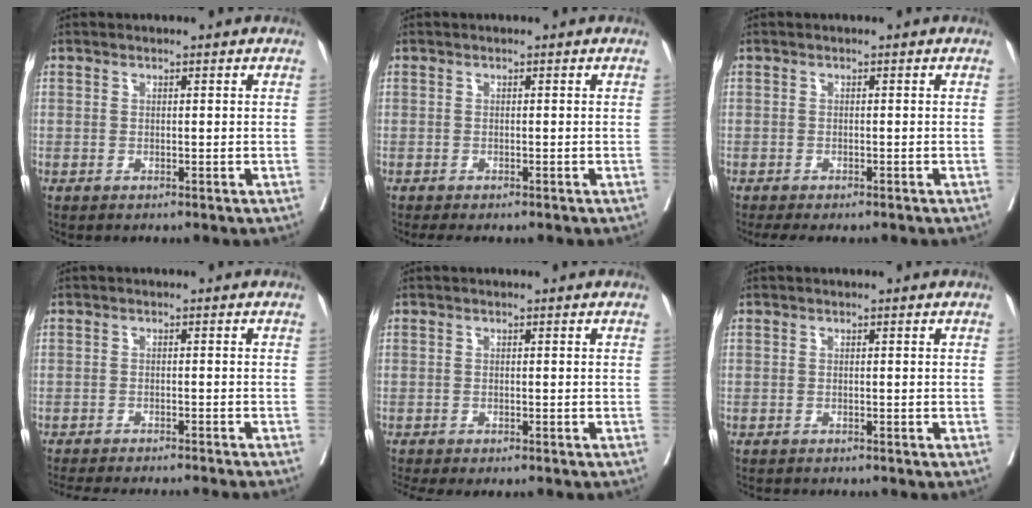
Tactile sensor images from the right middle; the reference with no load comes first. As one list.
[{"total": 2.2, "force": [-1.8, 0.8, 1.0], "torque": [-0.009, -0.005, -0.025]}, {"total": 4.1, "force": [-3.4, 1.3, 1.8], "torque": [-0.019, -0.008, -0.049]}, {"total": 13.9, "force": [-12.8, 0.5, 5.5], "torque": [-0.074, -0.025, -0.170]}, {"total": 5.2, "force": [-4.6, 0.8, 2.3], "torque": [-0.021, -0.004, -0.069]}, {"total": 2.7, "force": [-2.5, 0.6, 0.9], "torque": [-0.015, -0.005, -0.032]}]